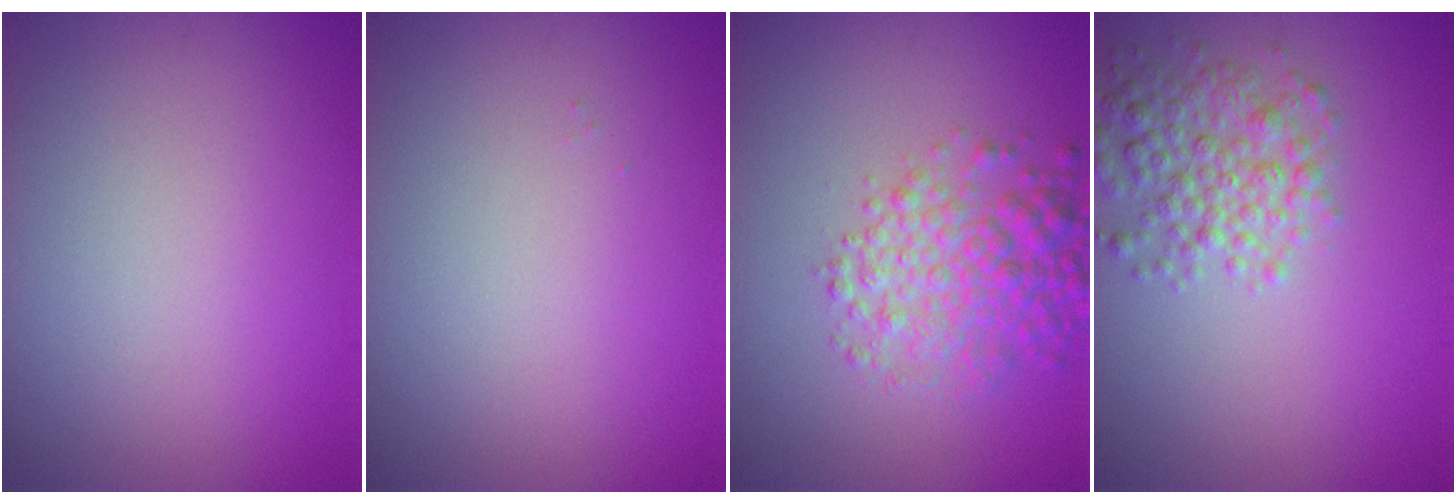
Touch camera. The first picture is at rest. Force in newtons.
{"total": 0.0}
{"total": 5.0, "press": 5.0, "slide": 0.1}
{"total": 3.9, "press": 3.9, "slide": 0.1}